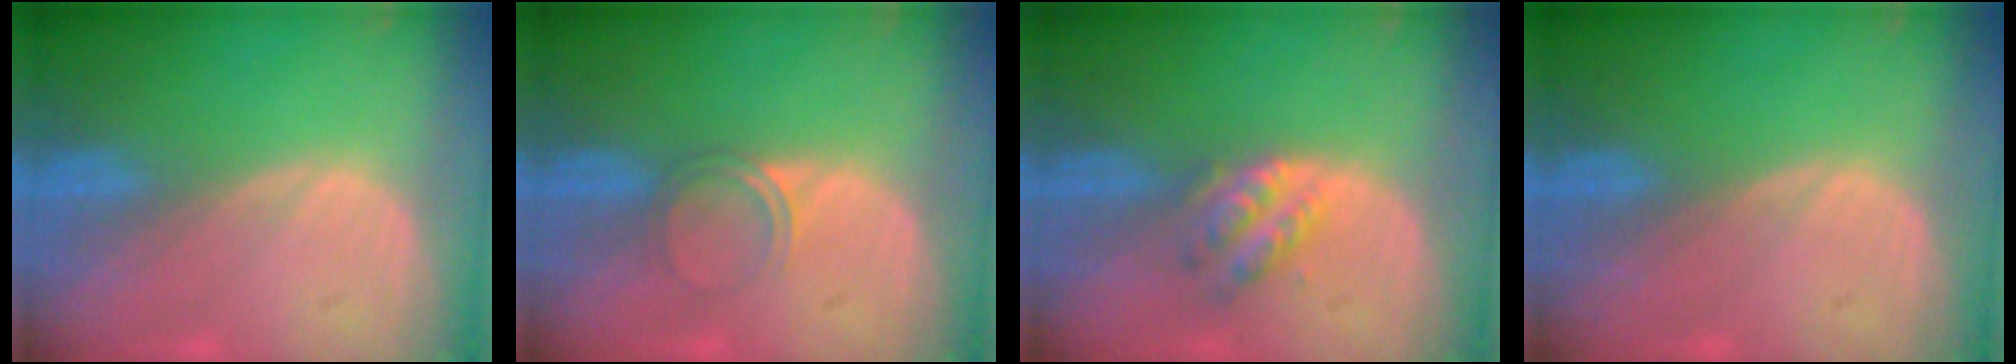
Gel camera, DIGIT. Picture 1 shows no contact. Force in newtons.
{"total": 2.5, "press": 2.1, "slide": 1.2}
{"total": 4.7, "press": 4.2, "slide": 2.2}
{"total": 0.0}